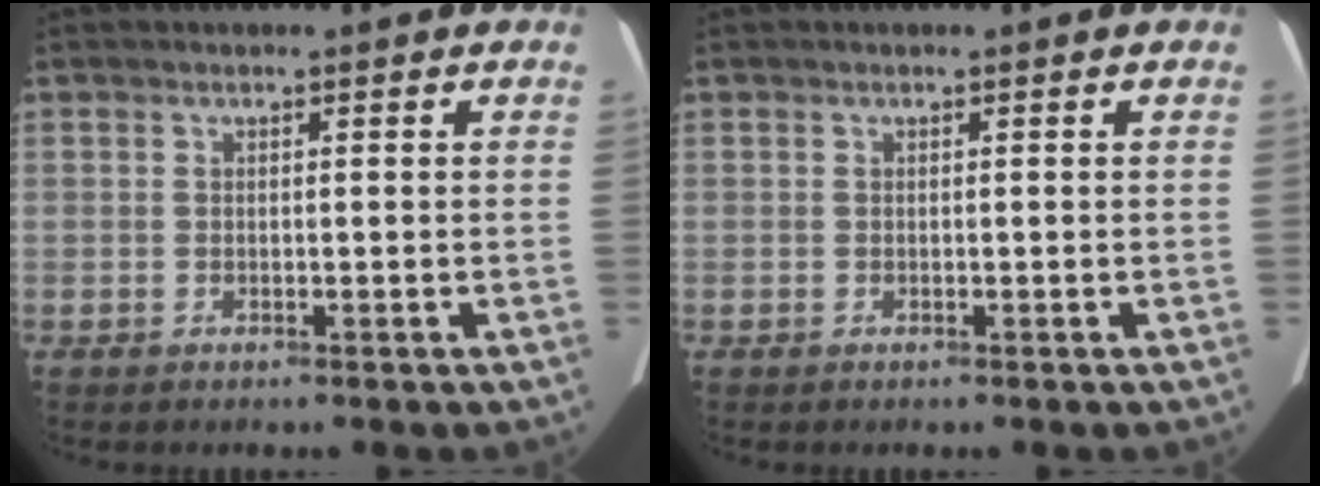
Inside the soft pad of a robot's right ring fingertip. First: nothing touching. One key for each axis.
{"total": 0.0}